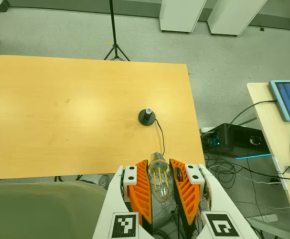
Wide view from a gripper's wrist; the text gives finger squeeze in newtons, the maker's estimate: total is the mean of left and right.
{"total": 21.5, "left": 23.0, "right": 20.0}